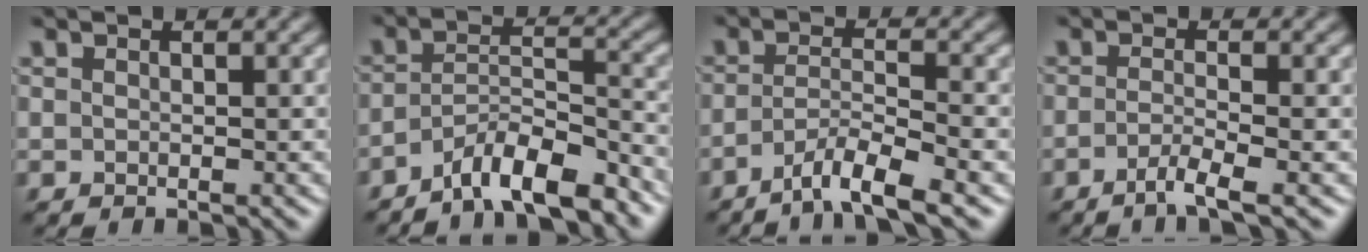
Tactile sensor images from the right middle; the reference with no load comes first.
{"total": 6.7, "force": [-5.3, 1.5, 3.8], "torque": [-0.057, 0.005, -0.090]}
{"total": 4.8, "force": [-3.3, 0.7, 3.4], "torque": [-0.055, 0.001, -0.067]}
{"total": 2.4, "force": [-1.3, 0.3, 2.0], "torque": [-0.032, 0.000, -0.036]}